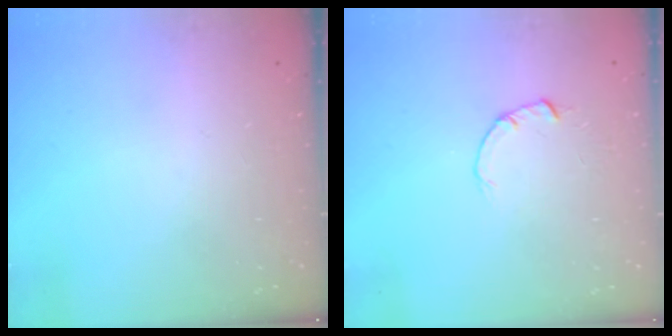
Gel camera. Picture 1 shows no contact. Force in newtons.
{"total": 1.8, "press": 1.7, "slide": 0.3}